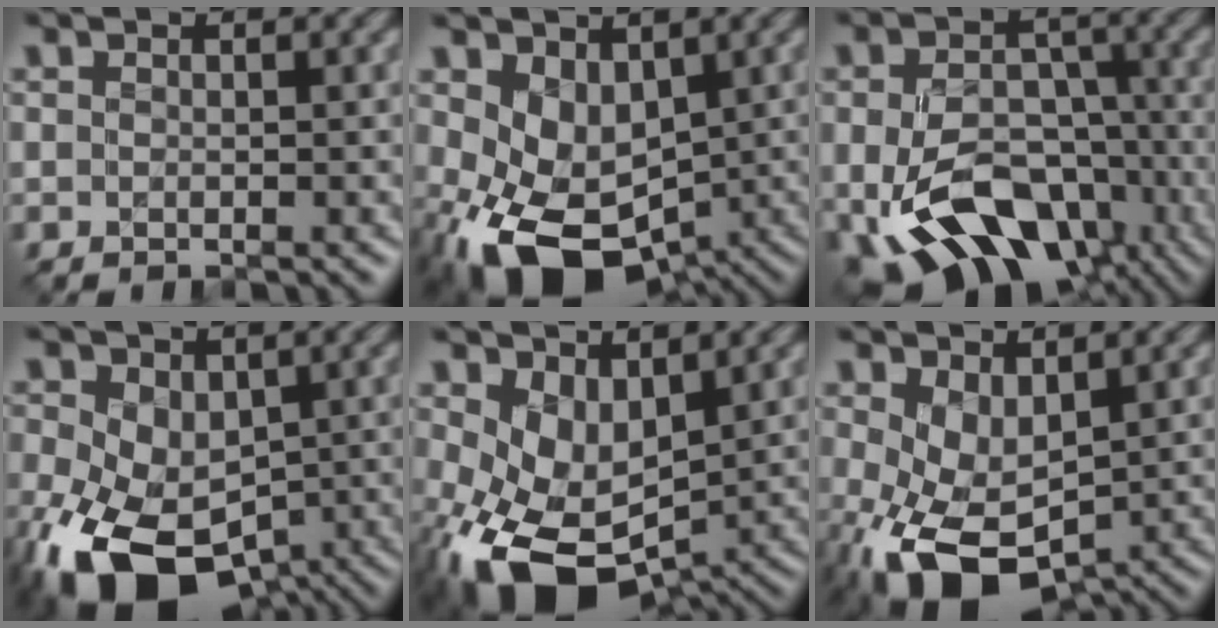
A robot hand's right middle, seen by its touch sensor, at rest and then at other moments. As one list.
[{"total": 8.8, "force": [-1.8, 6.0, 6.1], "torque": [-0.123, -0.020, -0.016]}, {"total": 11.9, "force": [-4.6, 7.6, 7.8], "torque": [-0.144, -0.015, -0.071]}, {"total": 13.0, "force": [-4.9, 8.3, 8.8], "torque": [-0.181, -0.034, -0.077]}, {"total": 8.5, "force": [-1.5, 5.5, 6.3], "torque": [-0.137, -0.020, -0.011]}, {"total": 6.9, "force": [-1.4, 4.2, 5.4], "torque": [-0.129, -0.016, -0.013]}]